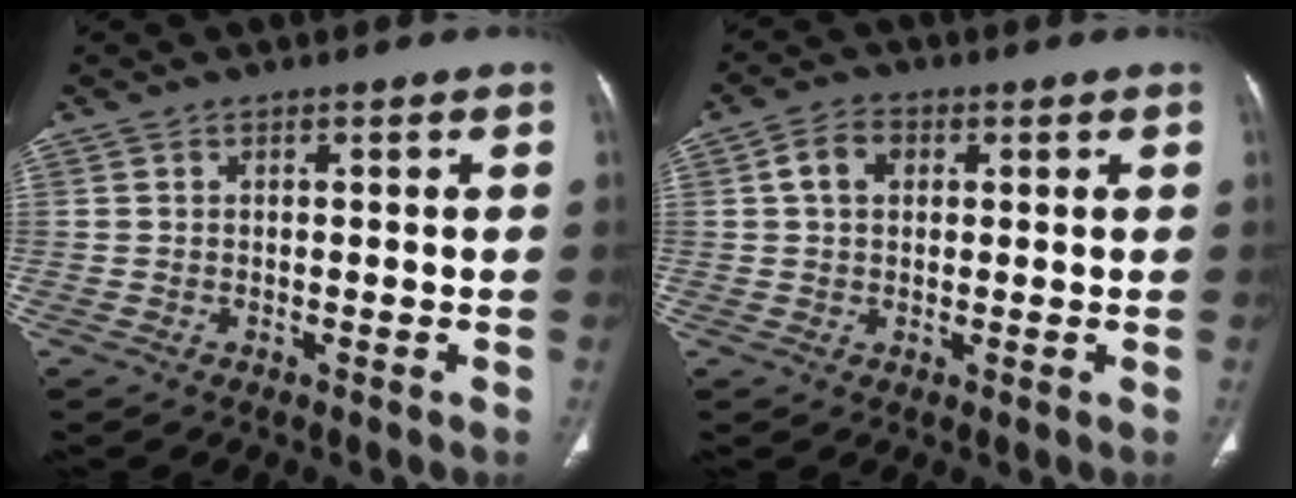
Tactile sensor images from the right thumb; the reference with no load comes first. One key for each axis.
{"total": 4.8, "fx": 1.2, "fy": 3.6, "fz": 3.0, "tx": -0.047, "ty": 0.009, "tz": 0.017}